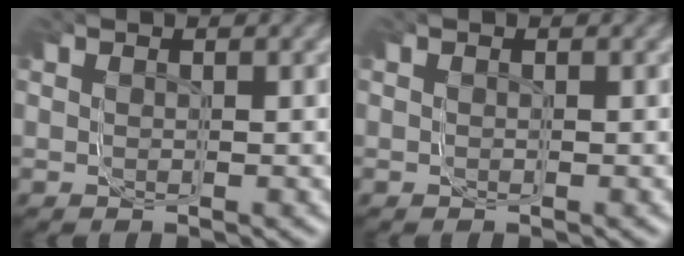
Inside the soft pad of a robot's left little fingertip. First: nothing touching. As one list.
[{"total": 0.0}]